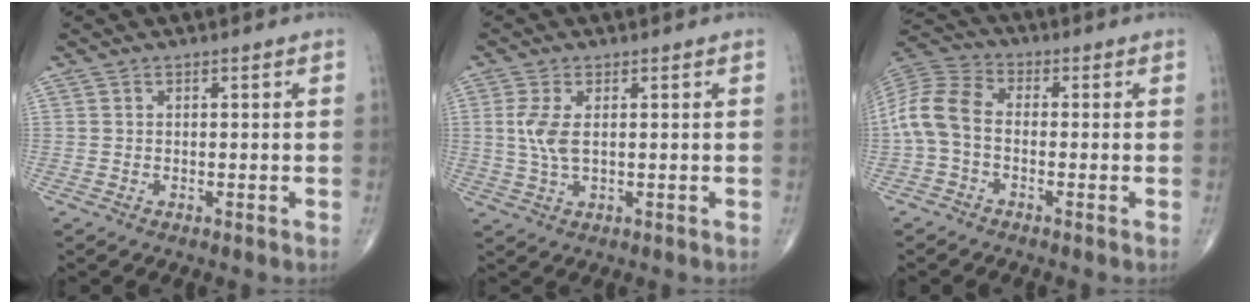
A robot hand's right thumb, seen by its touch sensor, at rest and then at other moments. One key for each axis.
{"total": 4.9, "fx": 0.7, "fy": 2.2, "fz": 4.3, "tx": -0.106, "ty": -0.001, "tz": 0.019}
{"total": 9.2, "fx": -1.3, "fy": 6.0, "fz": 6.9, "tx": -0.143, "ty": 0.027, "tz": -0.041}